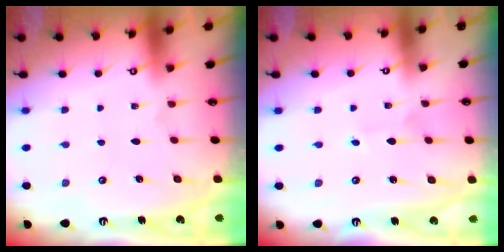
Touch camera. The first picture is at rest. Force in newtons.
{"total": 1.9, "press": 1.9, "slide": 0.2}